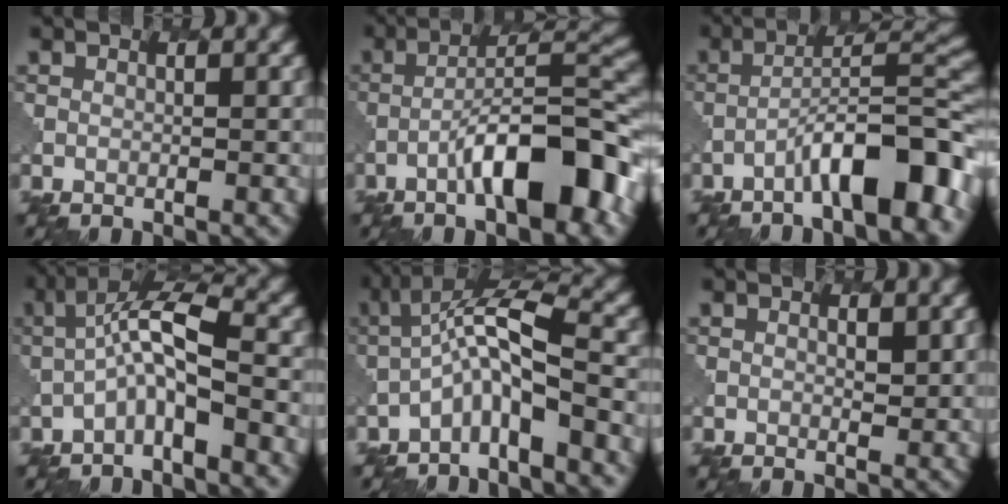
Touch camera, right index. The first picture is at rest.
{"total": 8.9, "force": [-4.5, 2.0, 7.4], "torque": [-0.115, 0.025, -0.067]}
{"total": 8.7, "force": [-5.0, 1.8, 6.8], "torque": [-0.102, 0.023, -0.075]}
{"total": 4.6, "force": [-1.2, 1.1, 4.3], "torque": [-0.082, 0.020, -0.028]}
{"total": 5.3, "force": [-2.5, 1.0, 4.6], "torque": [-0.086, 0.017, -0.052]}
{"total": 0.9, "force": [0.8, 0.2, 0.4], "torque": [-0.008, -0.005, 0.017]}